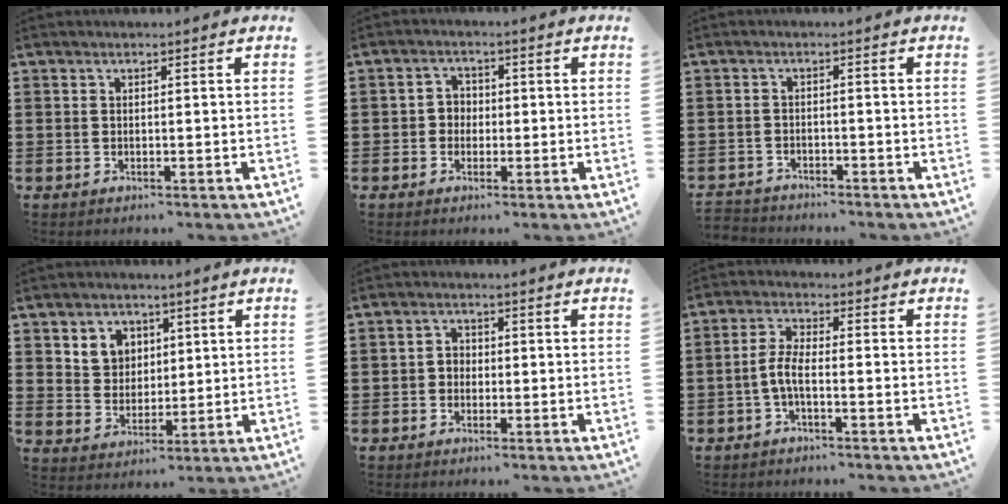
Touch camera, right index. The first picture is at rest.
{"total": 2.4, "force": [-0.7, 2.1, 0.9], "torque": [-0.024, 0.007, -0.017]}
{"total": 2.1, "force": [-2.0, 0.4, -0.2], "torque": [-0.004, 0.001, -0.046]}
{"total": 4.8, "force": [2.2, 4.1, 1.1], "torque": [-0.034, 0.012, 0.039]}
{"total": 1.7, "force": [-0.8, 1.4, 0.6], "torque": [-0.016, 0.005, -0.018]}
{"total": 3.9, "force": [-1.5, 1.0, 3.4], "torque": [-0.088, -0.006, -0.037]}